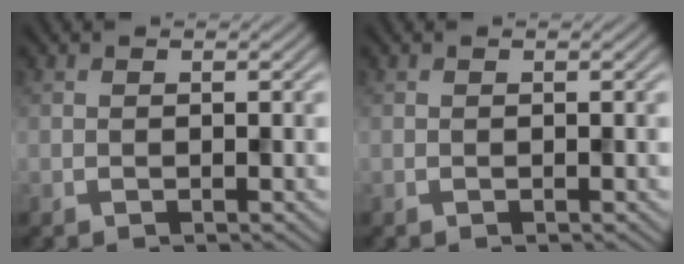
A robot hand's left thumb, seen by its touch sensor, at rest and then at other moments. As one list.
[{"total": 0.0}]